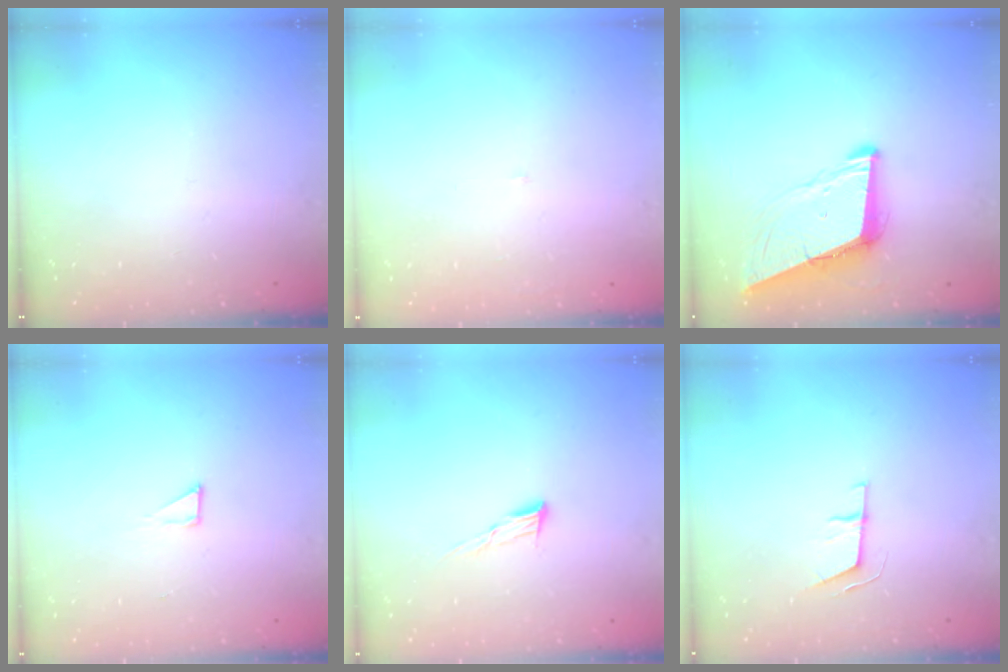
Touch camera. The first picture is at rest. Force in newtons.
{"total": 2.0, "press": 2.0, "slide": 0.1}
{"total": 8.9, "press": 8.0, "slide": 3.7}
{"total": 3.3, "press": 3.3, "slide": 0.3}
{"total": 7.3, "press": 7.2, "slide": 1.2}
{"total": 6.1, "press": 6.1, "slide": 1.0}